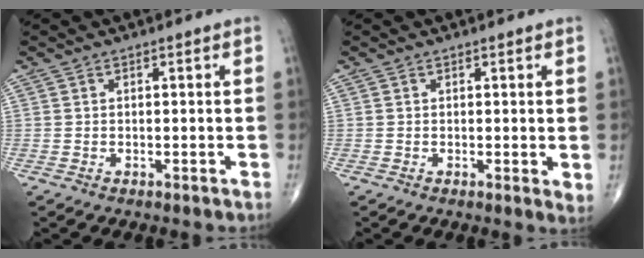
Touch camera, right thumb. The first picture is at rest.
{"total": 2.1, "force": [0.3, 0.6, 1.9], "torque": [-0.027, -0.008, 0.001]}